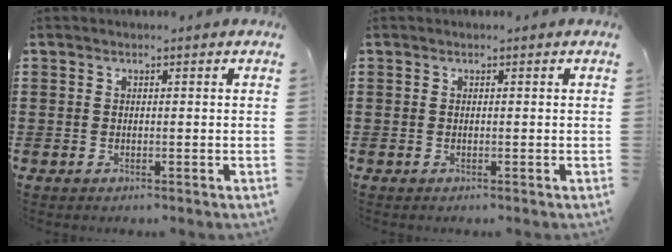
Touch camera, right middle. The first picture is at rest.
{"total": 0.0}